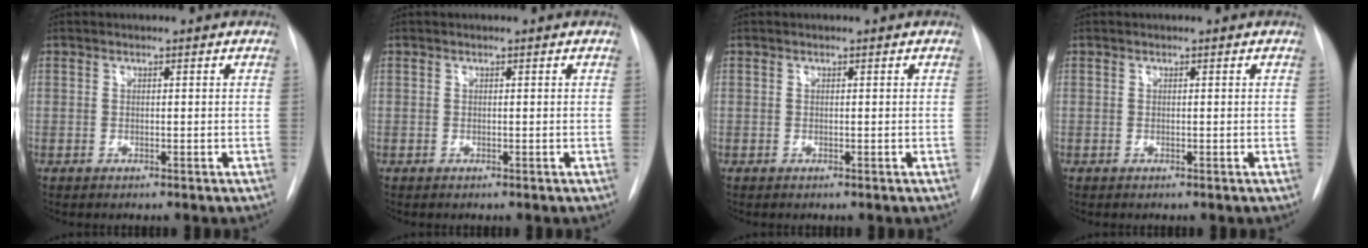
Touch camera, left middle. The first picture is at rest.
{"total": 0.0}
{"total": 0.0}
{"total": 0.0}